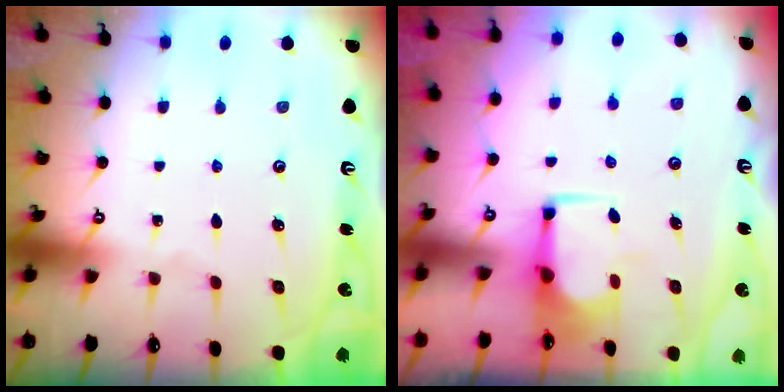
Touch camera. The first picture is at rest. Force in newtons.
{"total": 1.9, "press": 1.6, "slide": 1.0}